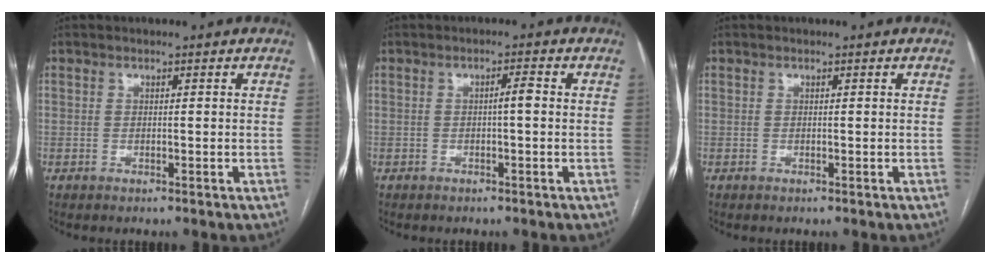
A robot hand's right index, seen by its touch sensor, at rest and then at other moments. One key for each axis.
{"total": 1.7, "fx": -0.1, "fy": 0.1, "fz": 1.7, "tx": -0.026, "ty": 0.004, "tz": -0.001}
{"total": 0.0}